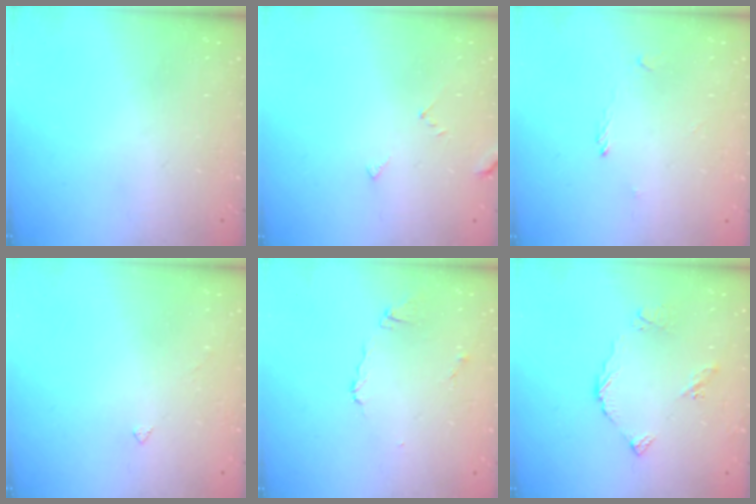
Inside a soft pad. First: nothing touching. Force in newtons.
{"total": 3.1, "press": 3.1, "slide": 0.2}
{"total": 1.2, "press": 1.2, "slide": 0.3}
{"total": 2.3, "press": 2.3, "slide": 0.5}
{"total": 4.7, "press": 4.7, "slide": 0.4}
{"total": 6.9, "press": 6.9, "slide": 0.5}